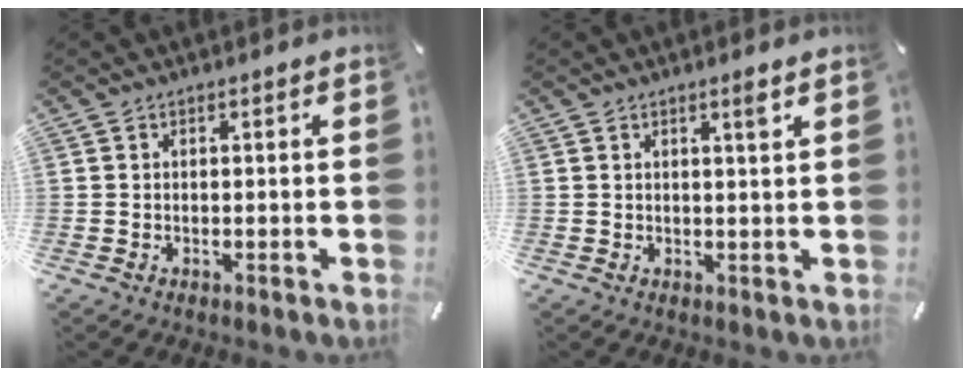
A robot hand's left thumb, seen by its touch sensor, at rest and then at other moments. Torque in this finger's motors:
{"motor_torque": [0.23, 0.17, -0.03, 0.00, 0.11]}